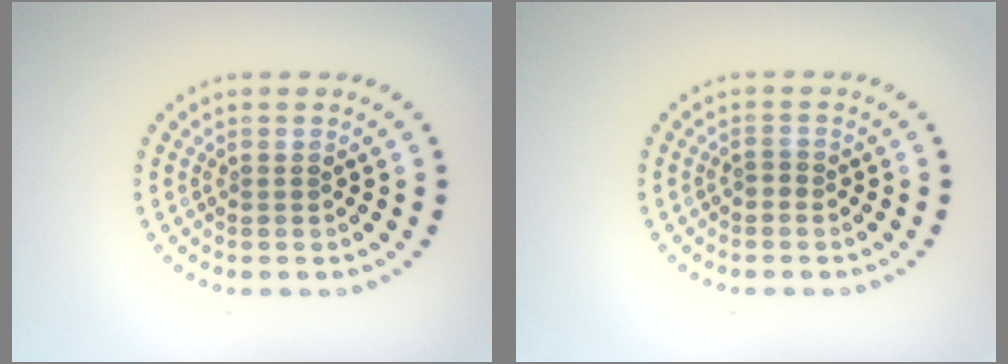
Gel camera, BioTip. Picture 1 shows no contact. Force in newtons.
{"total": 0.8, "press": 0.7, "slide": 0.3}